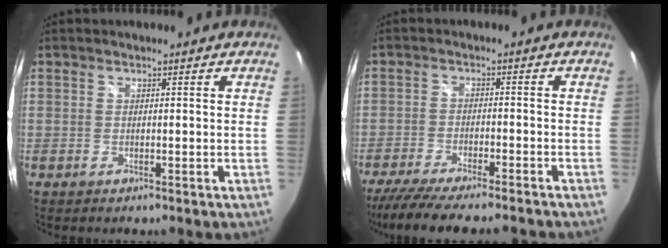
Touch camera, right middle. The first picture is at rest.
{"total": 13.8, "force": [-12.0, 1.1, 6.7], "torque": [-0.140, -0.033, -0.188]}